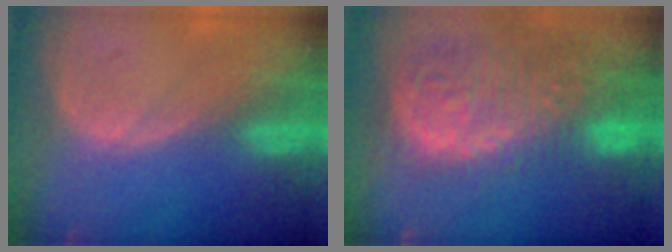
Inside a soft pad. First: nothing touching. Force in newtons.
{"total": 15.0, "press": 12.4, "slide": 8.4}